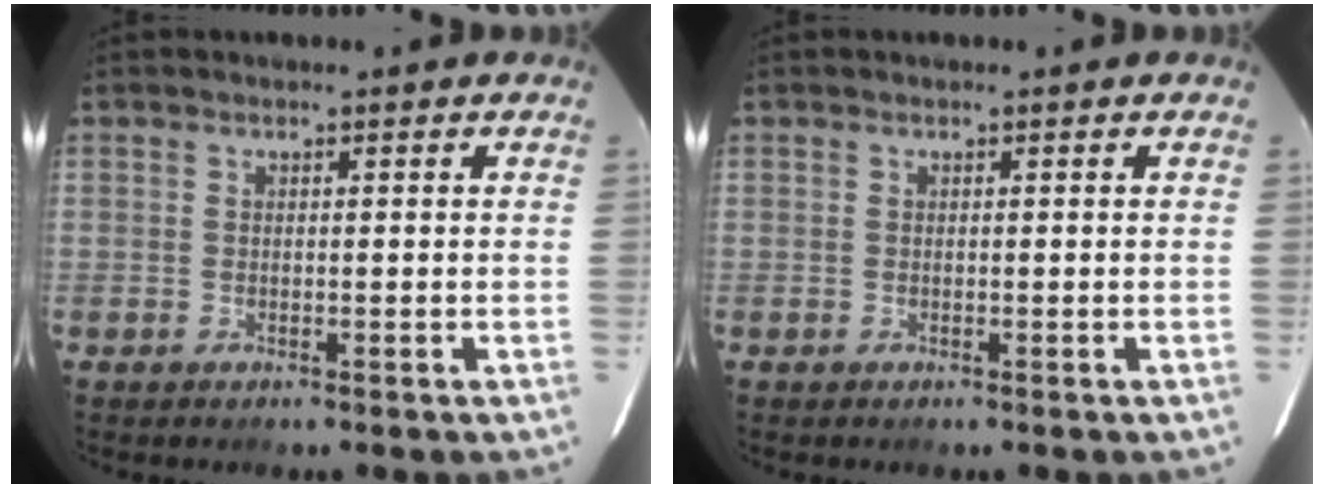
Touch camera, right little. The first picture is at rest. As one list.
[{"total": 0.0}]